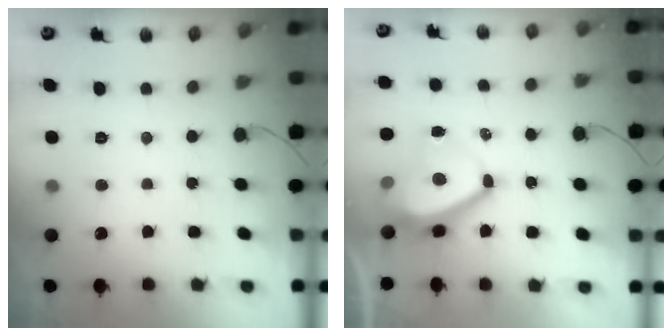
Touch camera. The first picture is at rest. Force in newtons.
{"total": 10.6, "press": 10.2, "slide": 2.7}